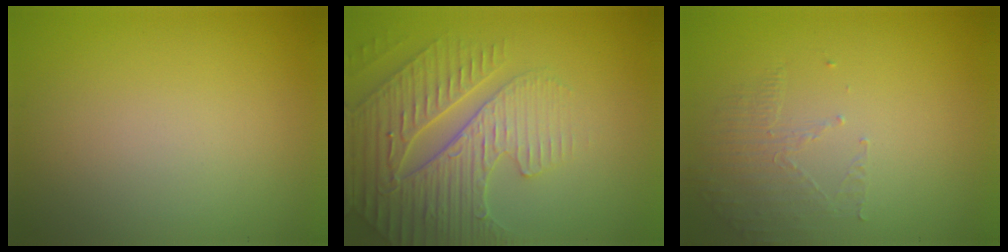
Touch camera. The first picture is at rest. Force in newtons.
{"total": 4.7, "press": 4.6, "slide": 1.1}
{"total": 1.6, "press": 0.7, "slide": 1.4}